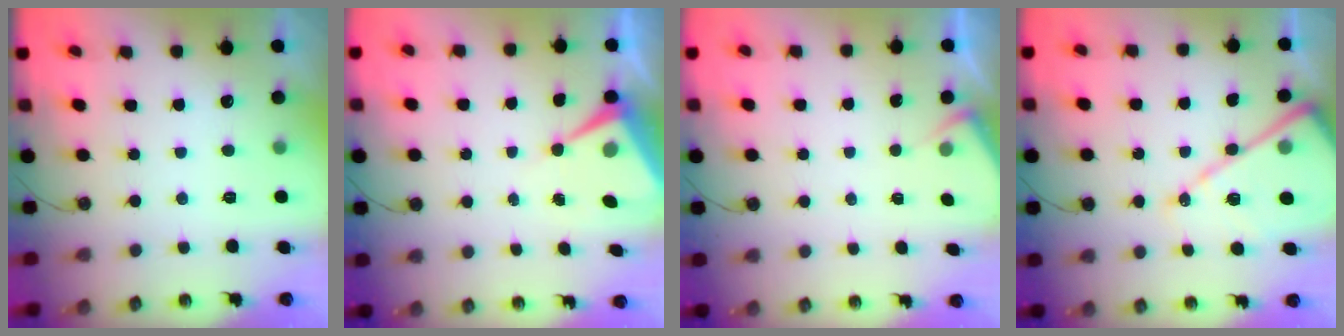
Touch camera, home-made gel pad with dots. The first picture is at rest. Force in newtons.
{"total": 6.7, "press": 6.7, "slide": 0.2}
{"total": 3.4, "press": 3.3, "slide": 0.4}
{"total": 15.9, "press": 15.8, "slide": 1.9}